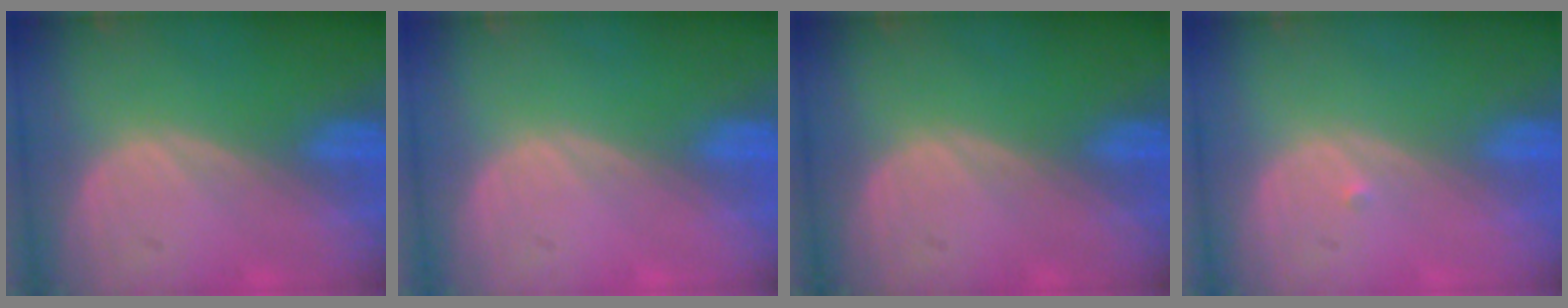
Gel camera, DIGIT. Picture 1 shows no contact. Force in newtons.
{"total": 0.0}
{"total": 0.0}
{"total": 0.5, "press": 0.4, "slide": 0.3}